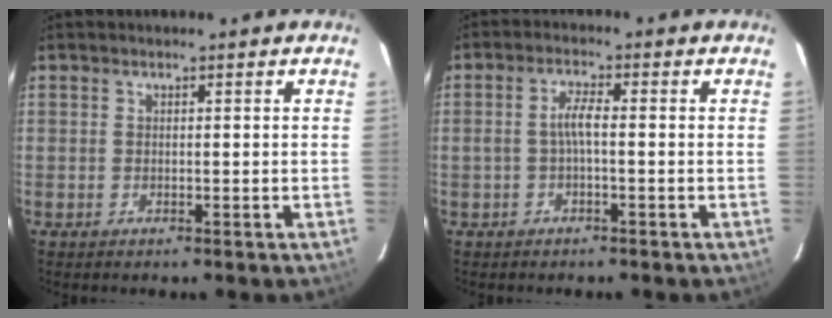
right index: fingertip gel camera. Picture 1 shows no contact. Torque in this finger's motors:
{"motor_torque": [0.52, -0.40, 0.25, 0.08]}